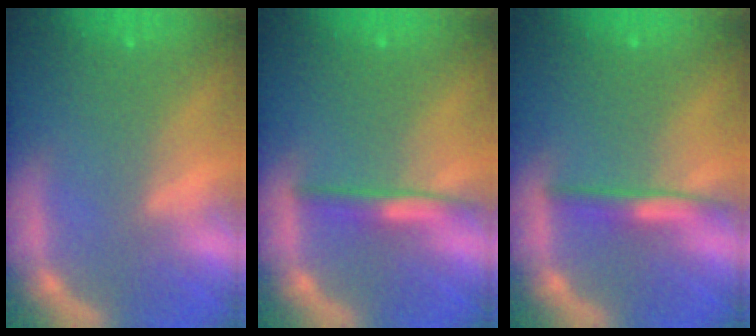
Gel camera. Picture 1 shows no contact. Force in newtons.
{"total": 2.5}
{"total": 2.5}